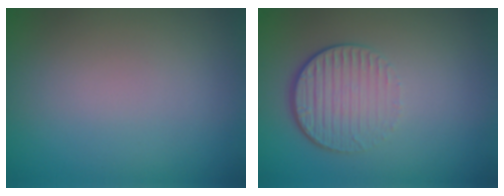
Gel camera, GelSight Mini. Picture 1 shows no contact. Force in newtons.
{"total": 4.2, "press": 2.8, "slide": 3.2}